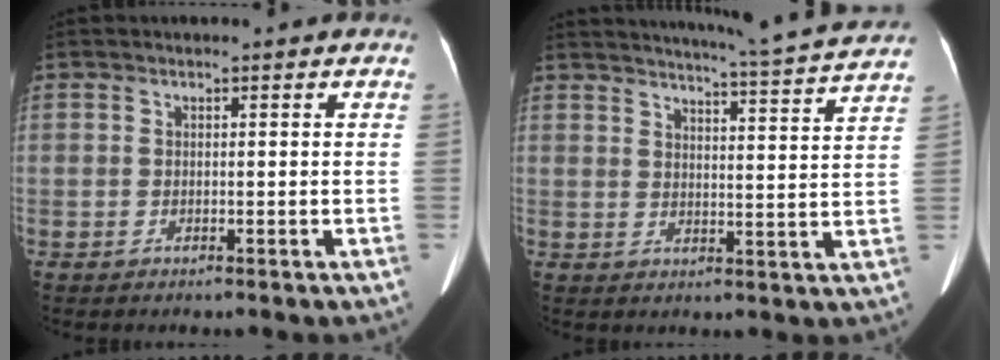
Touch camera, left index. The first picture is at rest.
{"total": 15.0, "force": [14.1, -1.4, 4.9], "torque": [-0.089, -0.037, 0.173]}